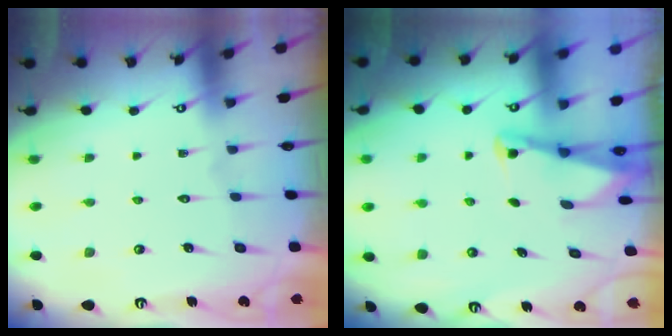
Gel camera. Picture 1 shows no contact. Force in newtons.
{"total": 2.1, "press": 2.0, "slide": 0.3}